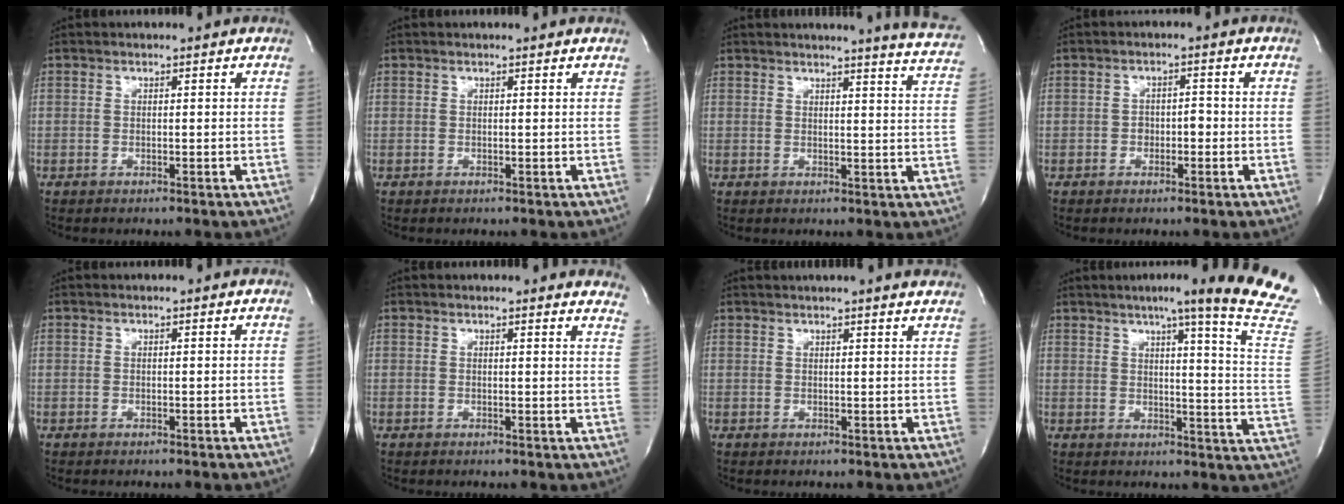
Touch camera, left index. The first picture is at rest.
{"total": 1.2, "force": [1.2, -0.1, 0.3], "torque": [-0.014, 0.000, 0.010]}
{"total": 10.5, "force": [10.1, -0.9, 2.6], "torque": [-0.030, -0.078, 0.090]}
{"total": 2.0, "force": [-0.6, 1.4, 1.4], "torque": [-0.015, 0.007, -0.010]}
{"total": 0.0}
{"total": 7.8, "force": [7.7, 0.9, 1.2], "torque": [0.011, -0.033, 0.048]}
{"total": 9.9, "force": [9.0, 0.1, 4.0], "torque": [-0.059, 0.014, 0.094]}
{"total": 18.8, "force": [14.2, -1.9, 12.1], "torque": [-0.160, -0.062, 0.159]}